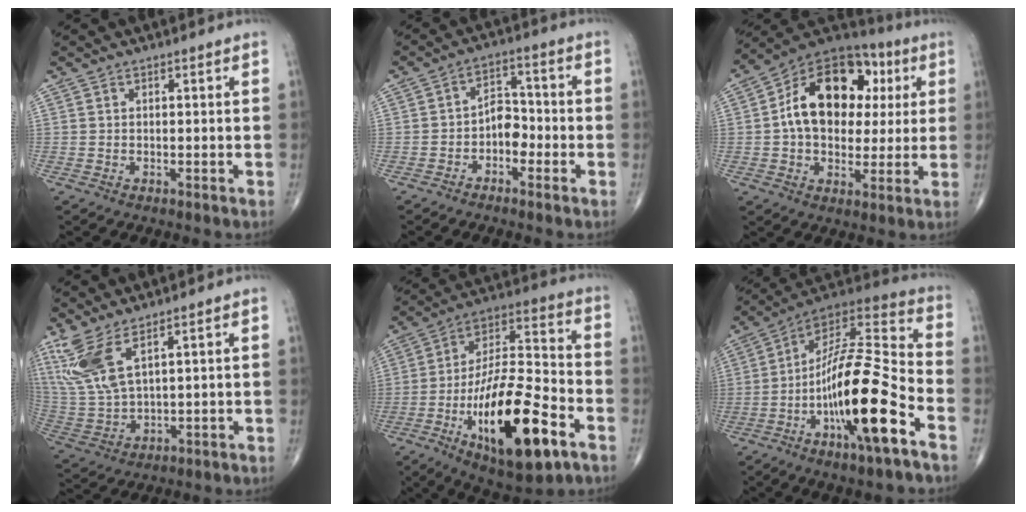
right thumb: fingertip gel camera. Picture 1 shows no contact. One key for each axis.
{"total": 5.4, "fx": -2.1, "fy": 3.5, "fz": 3.5, "tx": -0.033, "ty": 0.030, "tz": -0.046}
{"total": 19.8, "fx": 3.3, "fy": 13.6, "fz": 14.1, "tx": -0.189, "ty": 0.022, "tz": 0.045}
{"total": 10.8, "fx": 6.1, "fy": 3.6, "fz": 8.1, "tx": -0.197, "ty": -0.023, "tz": 0.143}
{"total": 24.0, "fx": -9.9, "fy": 8.6, "fz": 20.1, "tx": -0.358, "ty": 0.043, "tz": -0.161}
{"total": 22.0, "fx": -8.5, "fy": 4.9, "fz": 19.6, "tx": -0.372, "ty": 0.055, "tz": -0.147}